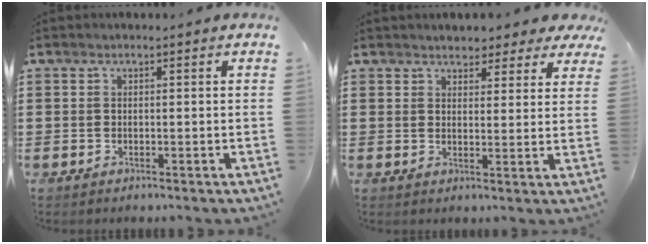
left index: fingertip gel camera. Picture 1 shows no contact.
{"total": 3.0, "force": [2.8, 1.0, 0.3], "torque": [-0.009, -0.005, 0.050]}